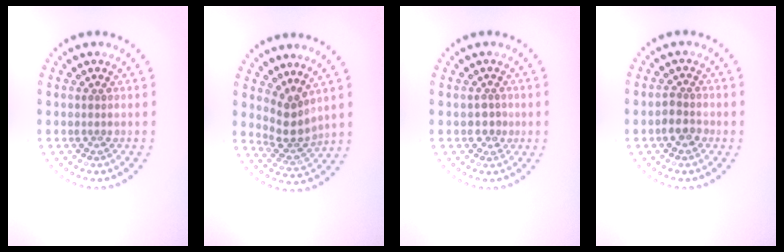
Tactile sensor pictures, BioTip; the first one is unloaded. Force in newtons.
{"total": 2.9, "press": 2.0, "slide": 2.0}
{"total": 1.2, "press": 1.2, "slide": 0.4}
{"total": 1.9, "press": 1.7, "slide": 0.6}